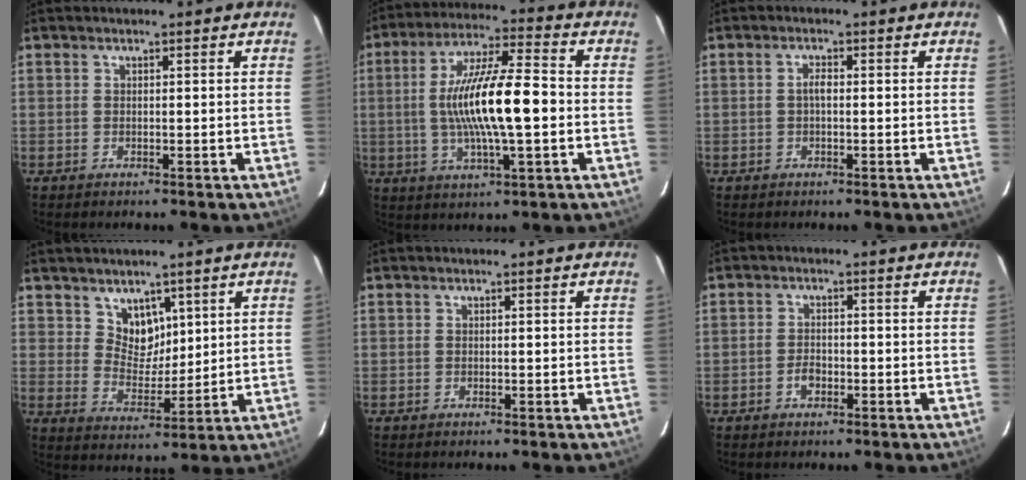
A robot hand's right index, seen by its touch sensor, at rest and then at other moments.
{"total": 15.9, "force": [-1.1, 2.8, 15.6], "torque": [-0.288, 0.007, -0.021]}
{"total": 1.5, "force": [-0.1, 0.6, 1.4], "torque": [-0.027, 0.007, -0.005]}
{"total": 6.2, "force": [3.8, 4.5, 2.1], "torque": [-0.026, 0.001, 0.076]}
{"total": 0.0}
{"total": 2.4, "force": [-1.2, 1.6, 1.4], "torque": [-0.028, 0.003, -0.022]}